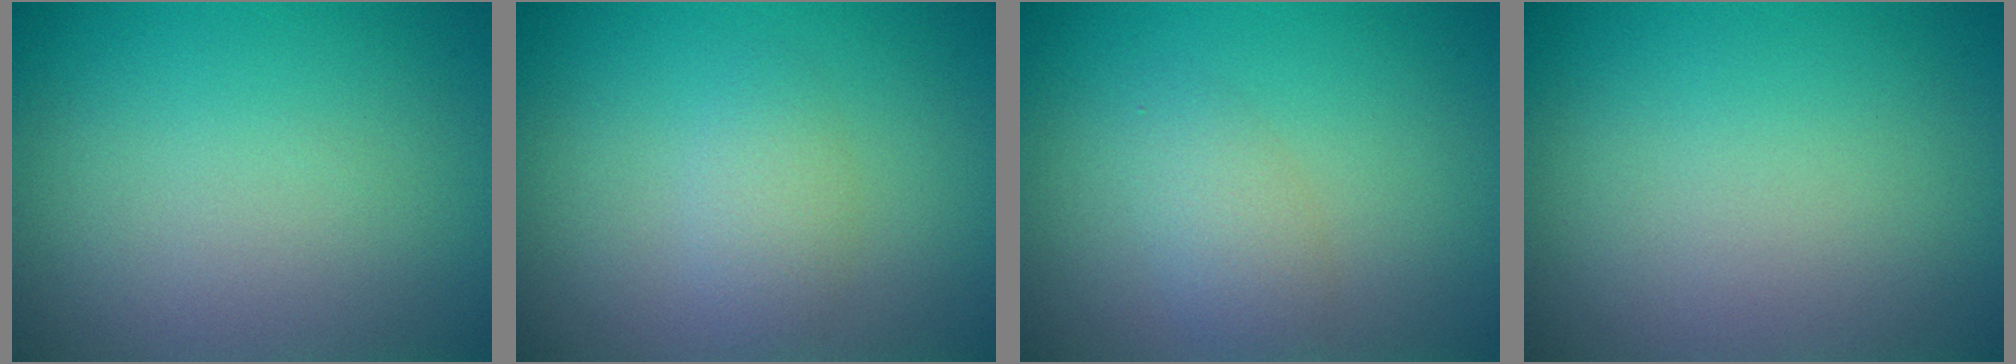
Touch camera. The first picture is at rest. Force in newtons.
{"total": 1.8, "press": 1.8, "slide": 0.1}
{"total": 2.1, "press": 2.1, "slide": 0.1}
{"total": 0.0}